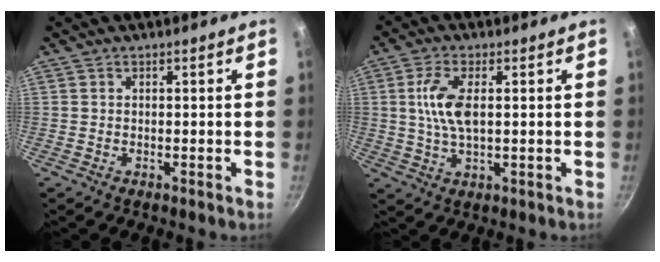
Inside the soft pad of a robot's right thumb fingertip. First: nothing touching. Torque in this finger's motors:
{"motor_torque": [-0.46, 0.52, 0.93, 0.50, 0.10]}